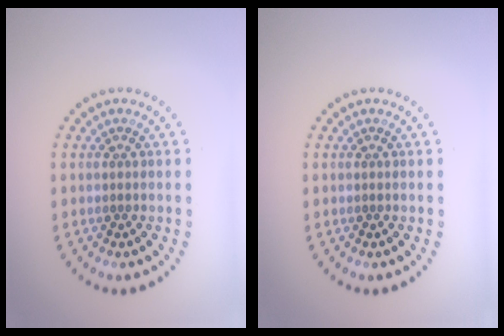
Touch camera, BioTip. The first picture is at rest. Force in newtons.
{"total": 0.0}